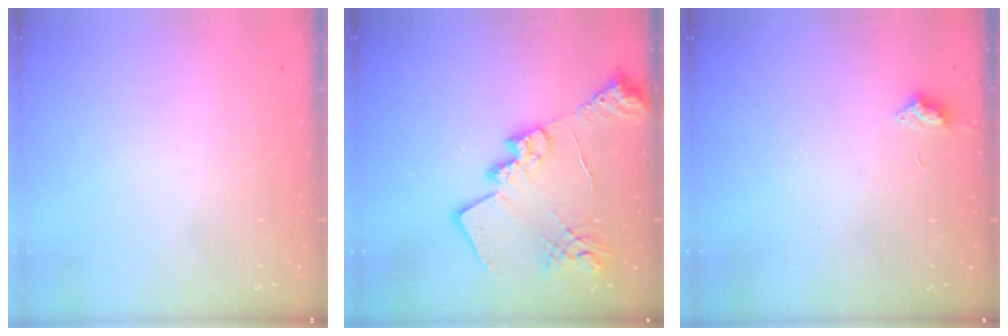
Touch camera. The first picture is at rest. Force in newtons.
{"total": 18.8, "press": 18.7, "slide": 1.7}
{"total": 2.7, "press": 2.6, "slide": 0.5}